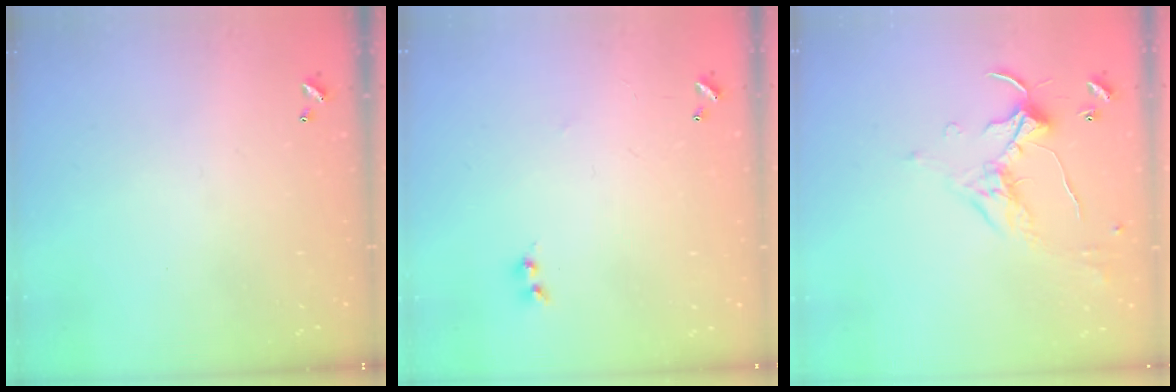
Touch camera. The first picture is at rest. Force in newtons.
{"total": 1.8, "press": 1.8, "slide": 0.3}
{"total": 1.2, "press": 0.8, "slide": 0.8}